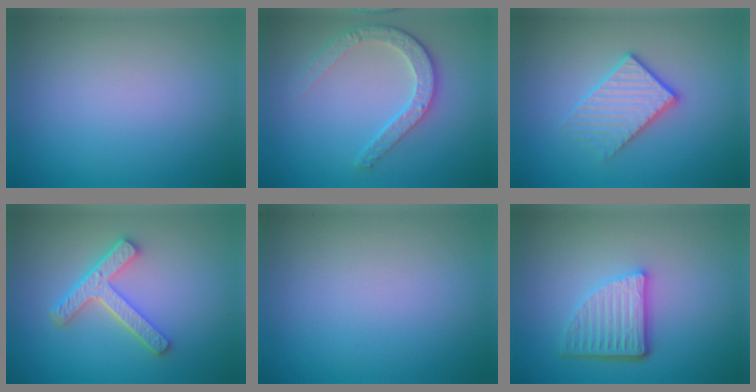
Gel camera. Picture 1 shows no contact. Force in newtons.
{"total": 3.6, "press": 2.9, "slide": 2.2}
{"total": 3.2, "press": 2.9, "slide": 1.4}
{"total": 4.3, "press": 3.3, "slide": 2.9}
{"total": 0.0}
{"total": 4.9, "press": 3.4, "slide": 3.5}